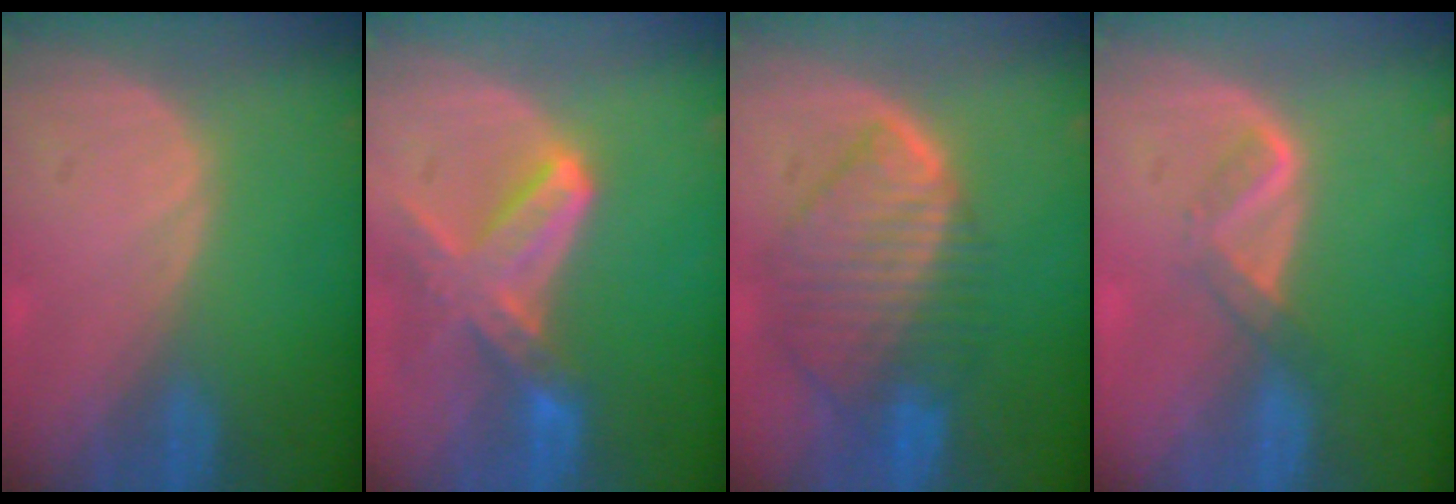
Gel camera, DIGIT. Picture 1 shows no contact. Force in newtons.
{"total": 7.8, "press": 6.9, "slide": 3.6}
{"total": 9.9, "press": 8.6, "slide": 4.9}
{"total": 2.8, "press": 2.7, "slide": 0.7}